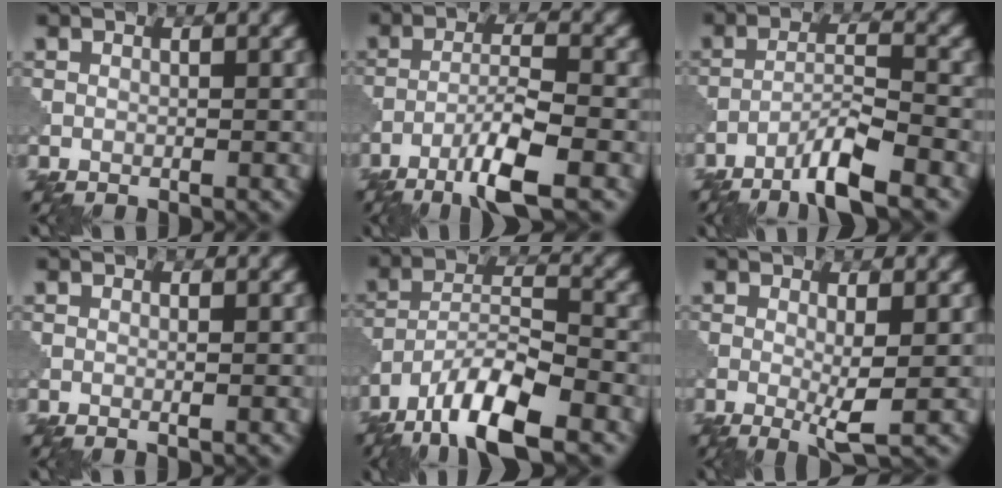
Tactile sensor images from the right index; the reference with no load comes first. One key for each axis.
{"total": 6.0, "fx": -3.6, "fy": 0.7, "fz": 4.8, "tx": -0.083, "ty": 0.005, "tz": -0.073}
{"total": 5.1, "fx": -3.6, "fy": 0.3, "fz": 3.6, "tx": -0.063, "ty": 0.007, "tz": -0.075}
{"total": 0.5, "fx": 0.0, "fy": 0.1, "fz": 0.5, "tx": -0.008, "ty": 0.000, "tz": -0.003}
{"total": 9.5, "fx": -6.4, "fy": 2.6, "fz": 6.5, "tx": -0.110, "ty": 0.002, "tz": -0.126}
{"total": 2.9, "fx": -0.3, "fy": 0.3, "fz": 2.9, "tx": -0.056, "ty": -0.011, "tz": -0.005}